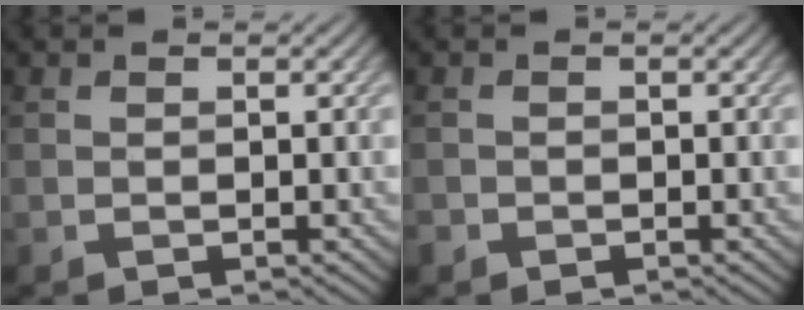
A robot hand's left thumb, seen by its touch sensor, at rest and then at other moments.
{"total": 0.8, "force": [-0.6, 0.5, 0.1], "torque": [-0.002, -0.004, -0.014]}